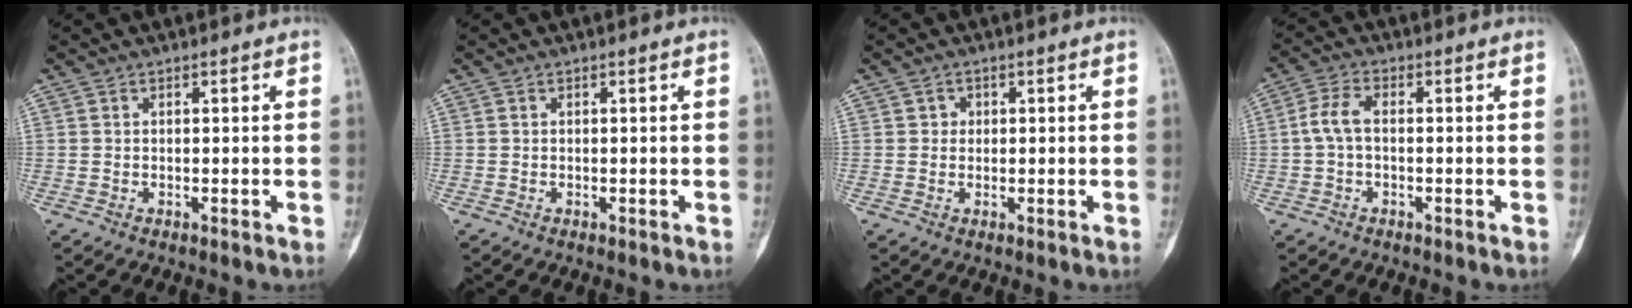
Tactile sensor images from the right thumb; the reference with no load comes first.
{"total": 0.0}
{"total": 1.4, "force": [0.3, 1.4, 0.3], "torque": [0.005, 0.003, 0.002]}
{"total": 4.5, "force": [-0.3, 2.4, 3.7], "torque": [-0.083, 0.015, -0.012]}